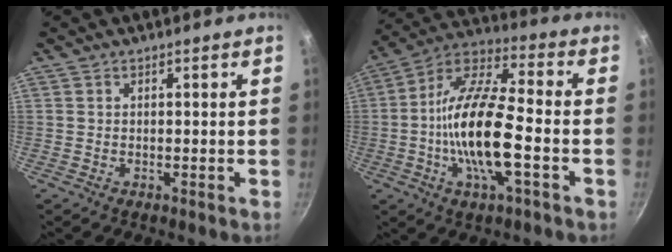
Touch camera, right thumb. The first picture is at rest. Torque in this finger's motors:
{"motor_torque": [1.08, 0.50, 2.43, -0.34, 0.71]}